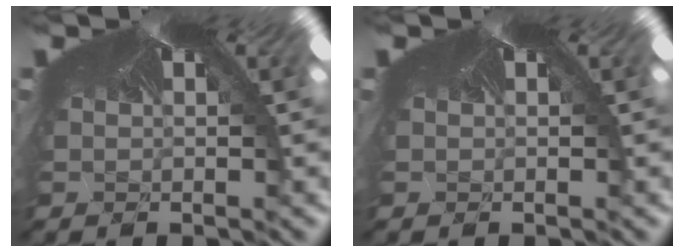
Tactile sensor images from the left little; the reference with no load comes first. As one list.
[{"total": 0.0}]